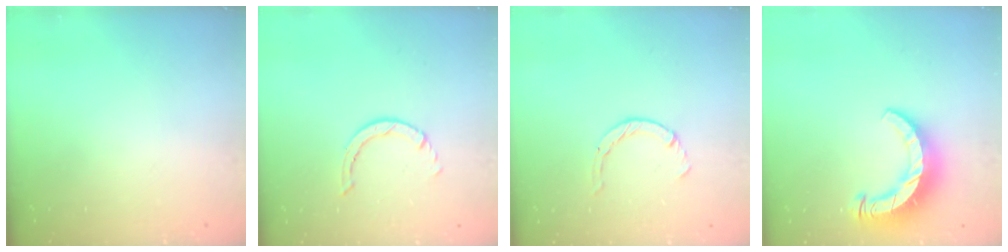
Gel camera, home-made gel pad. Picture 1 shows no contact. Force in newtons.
{"total": 0.6, "press": 0.6, "slide": 0.1}
{"total": 2.1, "press": 2.1, "slide": 0.3}
{"total": 10.5, "press": 10.5, "slide": 1.2}